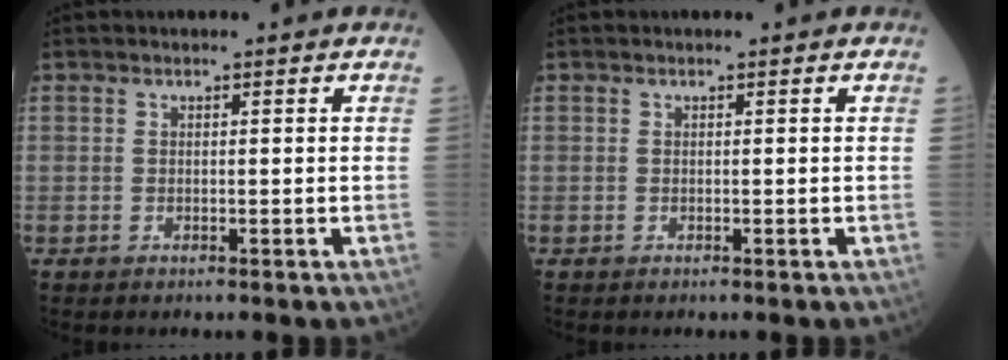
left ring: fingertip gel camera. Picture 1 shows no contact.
{"total": 0.0}